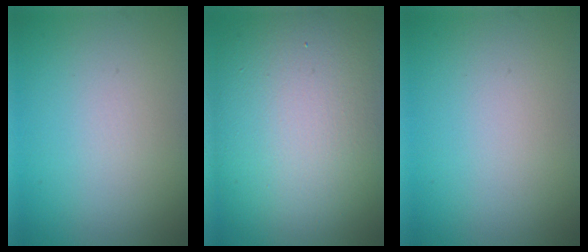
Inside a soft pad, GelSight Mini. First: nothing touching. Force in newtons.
{"total": 15.6, "press": 15.6, "slide": 1.1}
{"total": 0.0}